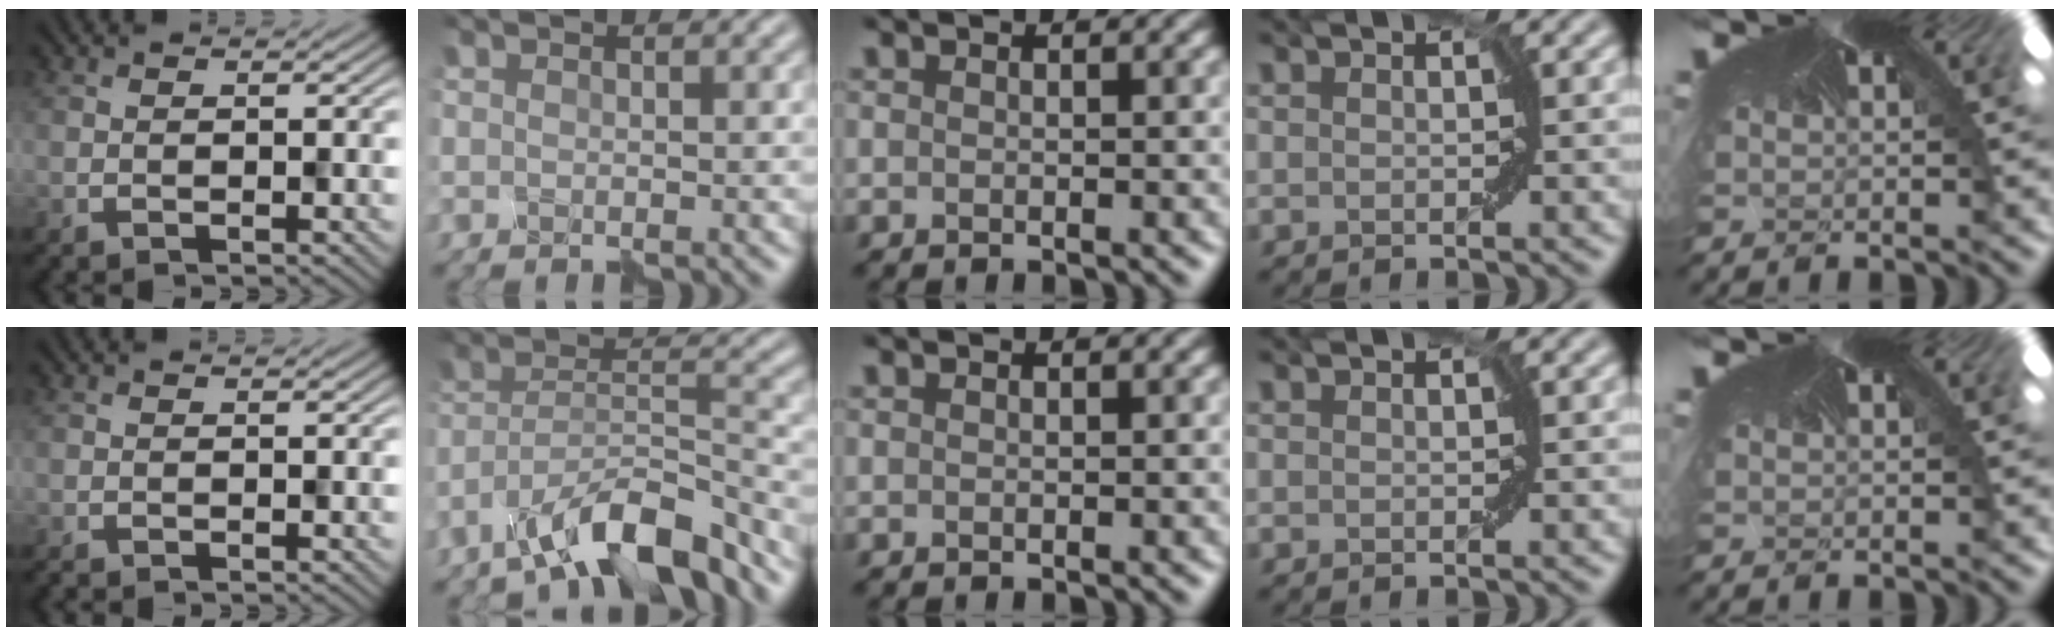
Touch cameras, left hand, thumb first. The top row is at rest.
{"thumb": {"total": 0.8, "force": [-0.7, 0.0, -0.1], "torque": [0.001, -0.002, -0.012]}, "index": {"total": 9.8, "force": [-7.3, 2.8, 6.0], "torque": [-0.093, 0.008, -0.133]}}